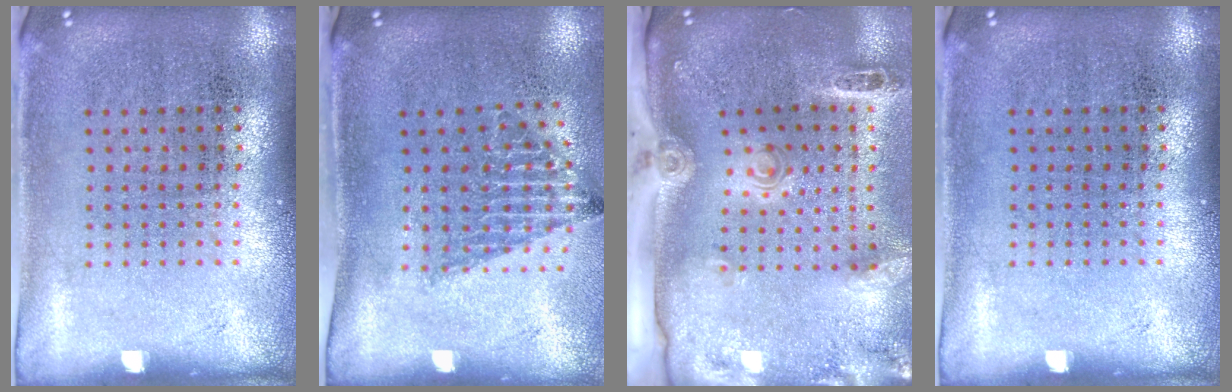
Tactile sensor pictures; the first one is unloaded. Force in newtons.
{"total": 1.4, "press": 1.1, "slide": 0.9}
{"total": 3.0, "press": 2.2, "slide": 2.1}
{"total": 0.0}